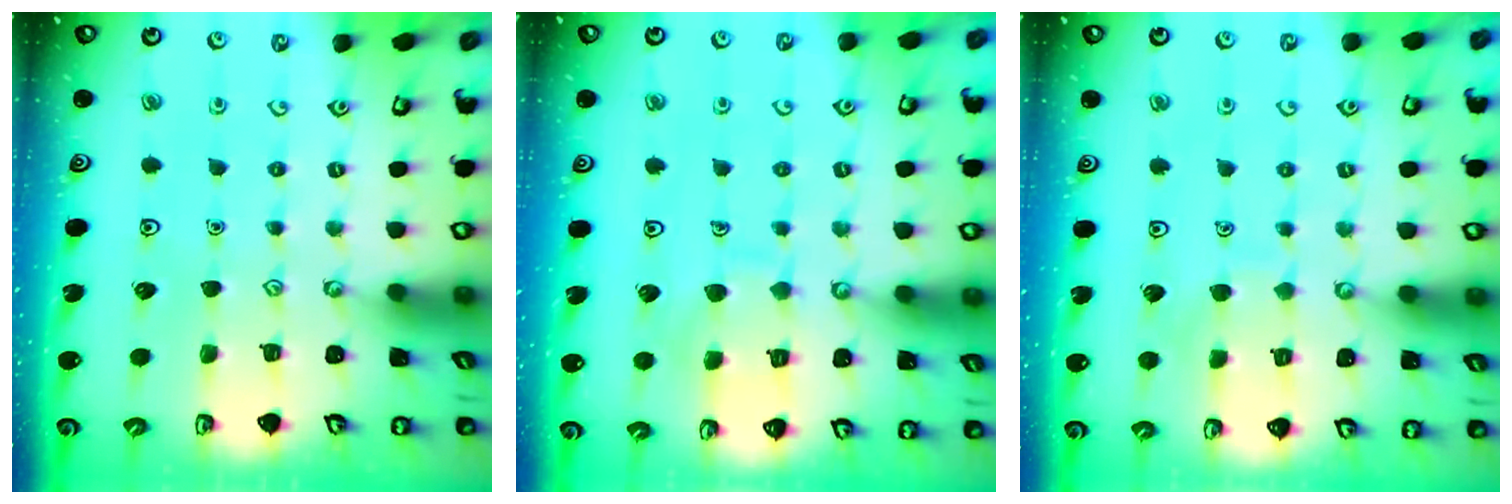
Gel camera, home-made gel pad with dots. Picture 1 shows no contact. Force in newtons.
{"total": 7.2, "press": 7.1, "slide": 0.7}
{"total": 3.9, "press": 3.9, "slide": 0.3}